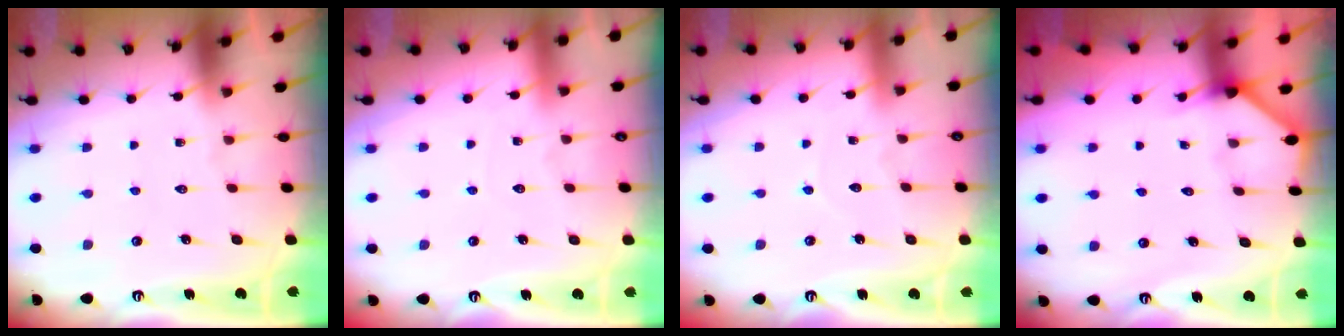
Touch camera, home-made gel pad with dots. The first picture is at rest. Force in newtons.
{"total": 2.4, "press": 2.4, "slide": 0.2}
{"total": 4.3, "press": 4.3, "slide": 0.1}
{"total": 1.8, "press": 1.8, "slide": 0.1}